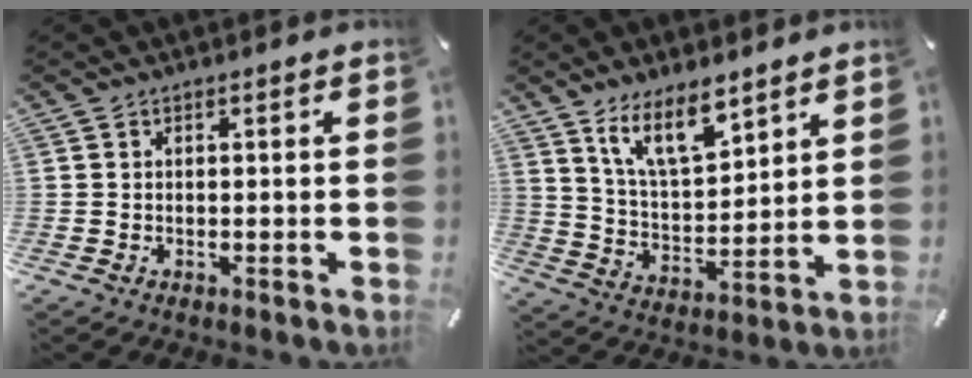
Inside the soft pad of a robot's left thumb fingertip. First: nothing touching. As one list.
[{"total": 12.0, "force": [8.8, 4.7, 6.6], "torque": [-0.131, -0.045, 0.163]}]